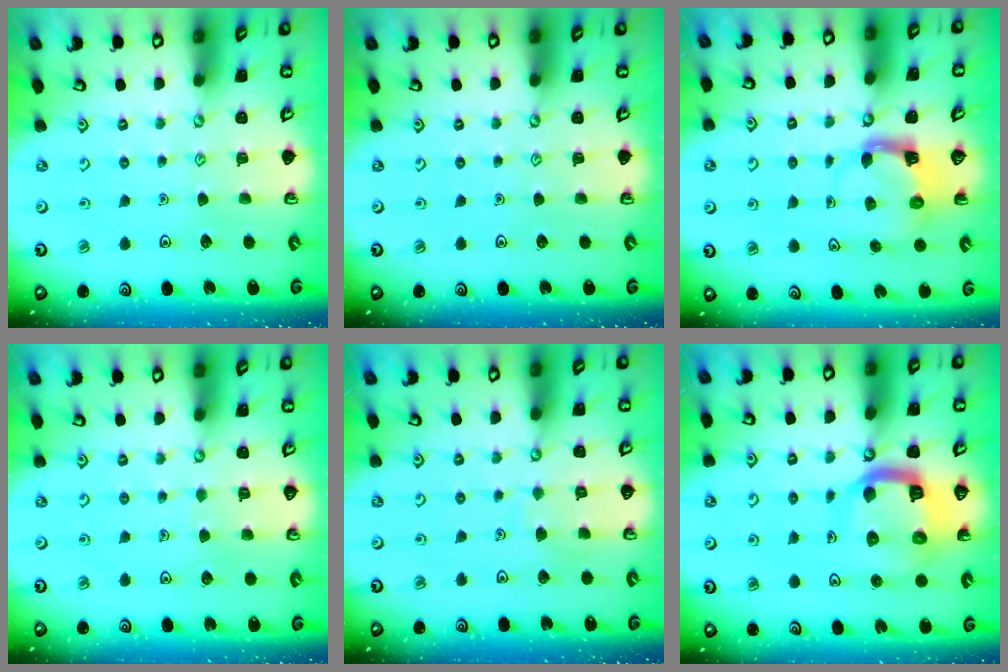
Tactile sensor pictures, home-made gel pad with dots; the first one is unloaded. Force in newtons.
{"total": 0.0}
{"total": 3.9, "press": 3.8, "slide": 0.7}
{"total": 3.3, "press": 3.2, "slide": 0.3}
{"total": 4.6, "press": 4.6, "slide": 0.3}
{"total": 14.0, "press": 13.9, "slide": 1.6}